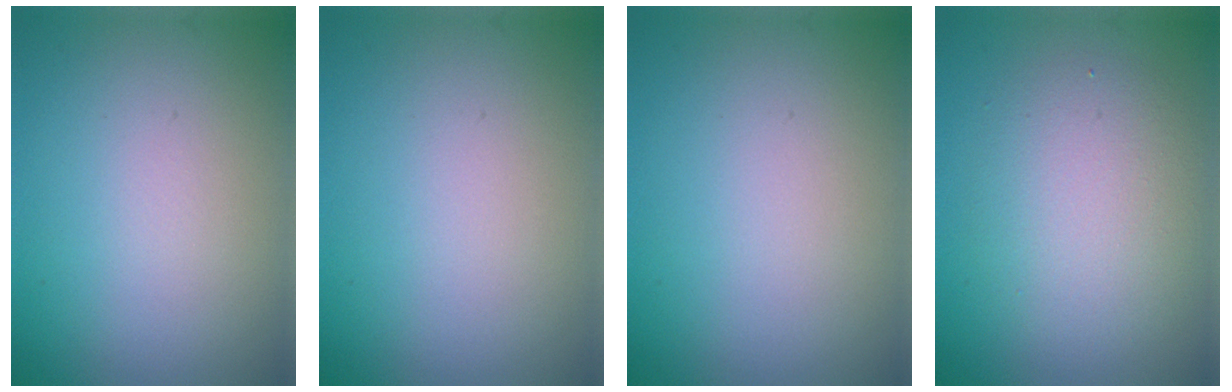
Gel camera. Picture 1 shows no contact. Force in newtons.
{"total": 0.0}
{"total": 0.0}
{"total": 4.4, "press": 4.4, "slide": 0.2}